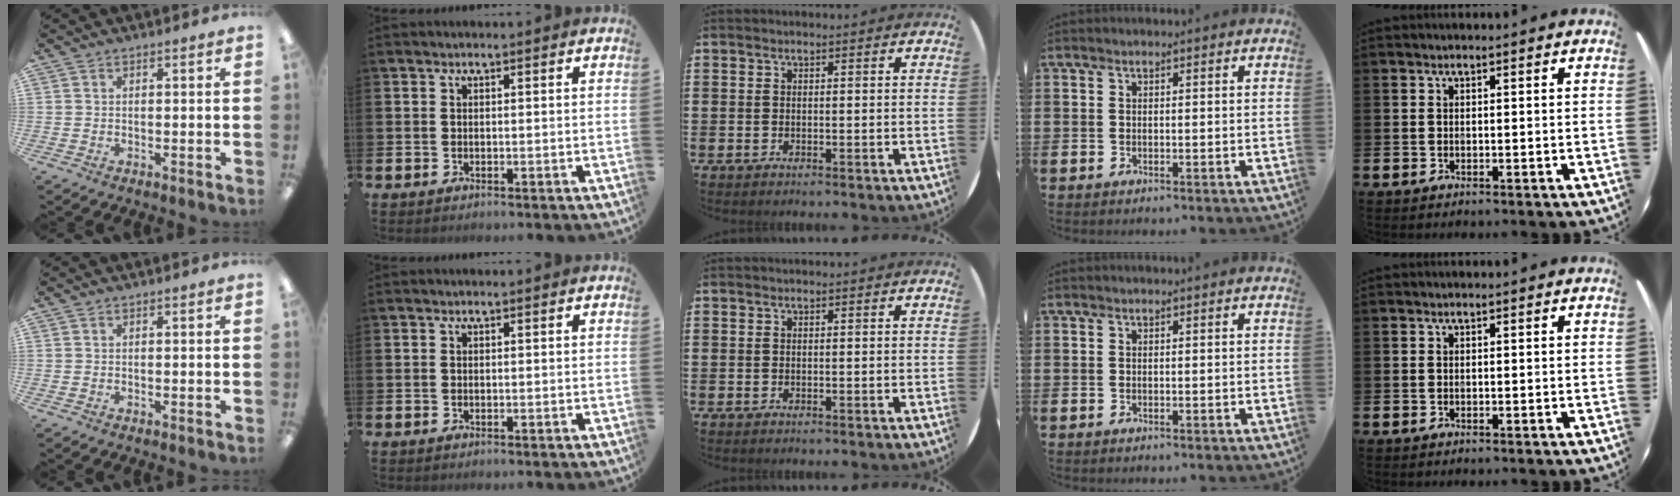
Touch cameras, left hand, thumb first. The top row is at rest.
{}